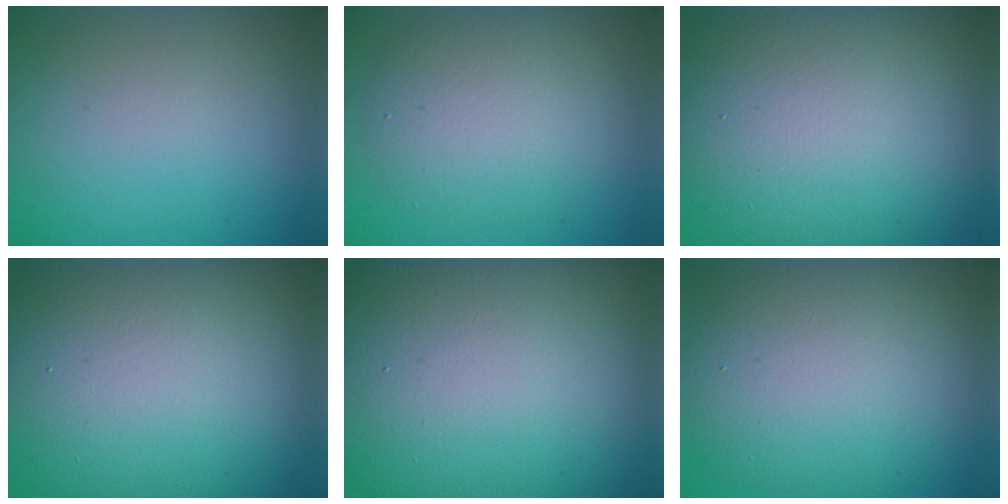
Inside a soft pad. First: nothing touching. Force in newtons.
{"total": 5.5, "press": 5.5, "slide": 0.6}
{"total": 16.3, "press": 16.2, "slide": 1.1}
{"total": 20.5, "press": 20.4, "slide": 1.5}
{"total": 25.8, "press": 25.7, "slide": 1.5}
{"total": 11.7, "press": 11.7, "slide": 0.7}